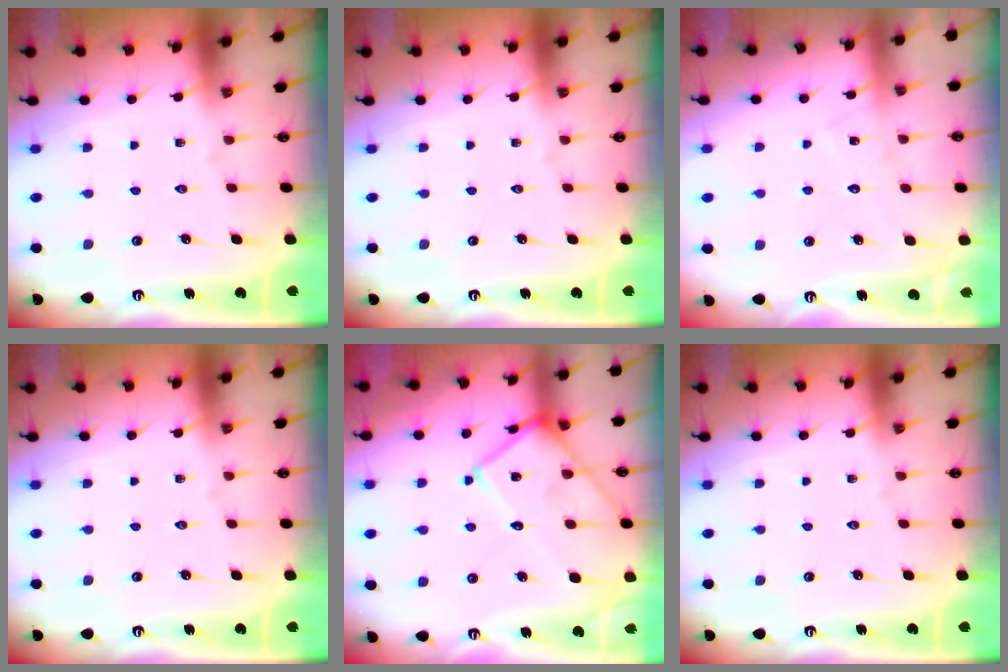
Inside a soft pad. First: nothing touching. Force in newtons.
{"total": 0.0}
{"total": 7.8, "press": 7.8, "slide": 0.3}
{"total": 0.0}
{"total": 15.6, "press": 15.5, "slide": 1.3}
{"total": 0.0}